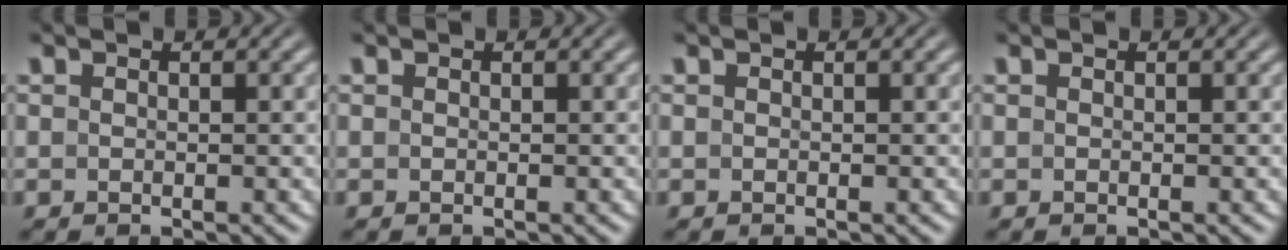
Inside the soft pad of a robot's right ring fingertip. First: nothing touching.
{"total": 0.0}
{"total": 0.0}
{"total": 0.0}